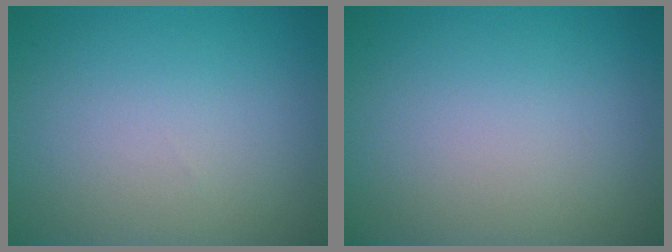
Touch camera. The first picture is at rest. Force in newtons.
{"total": 0.0}